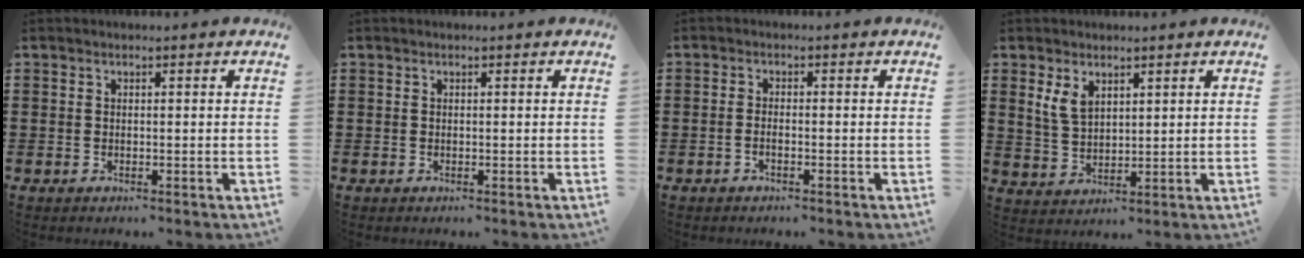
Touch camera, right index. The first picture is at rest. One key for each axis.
{"total": 0.0}
{"total": 1.1, "fx": -0.7, "fy": 0.0, "fz": 0.8, "tx": -0.018, "ty": -0.008, "tz": -0.011}
{"total": 4.2, "fx": 2.2, "fy": 2.6, "fz": 2.5, "tx": -0.065, "ty": 0.006, "tz": 0.039}